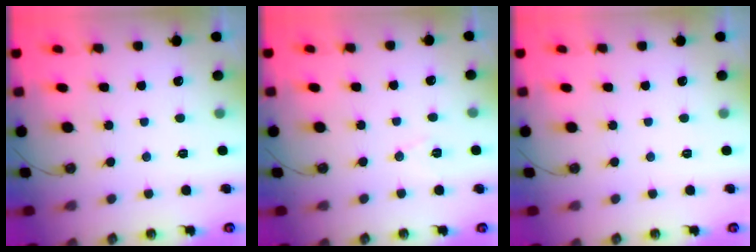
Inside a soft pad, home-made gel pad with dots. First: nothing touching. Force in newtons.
{"total": 6.5, "press": 4.6, "slide": 4.6}
{"total": 0.0}